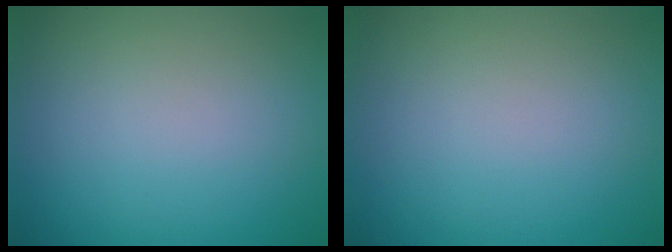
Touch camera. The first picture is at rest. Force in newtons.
{"total": 0.0}